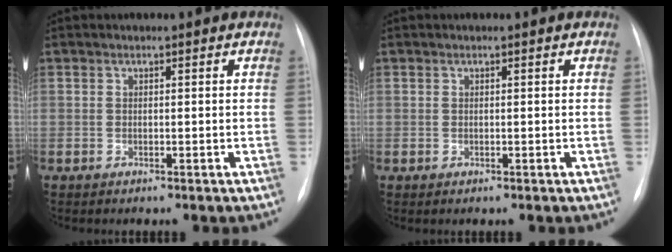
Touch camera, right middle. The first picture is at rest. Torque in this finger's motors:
{"motor_torque": [-0.18, 0.00, -0.07, 0.00]}